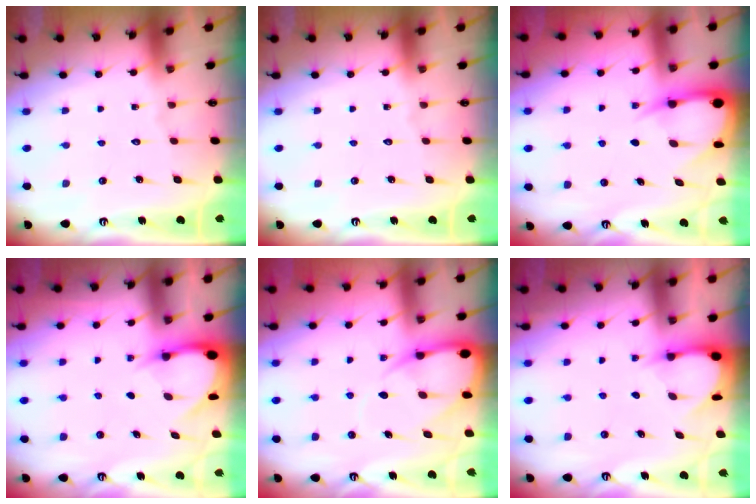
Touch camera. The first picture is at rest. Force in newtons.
{"total": 0.0}
{"total": 5.5, "press": 5.5, "slide": 0.8}
{"total": 3.8, "press": 3.8, "slide": 0.2}
{"total": 9.8, "press": 9.8, "slide": 1.1}
{"total": 3.3, "press": 3.3, "slide": 0.3}